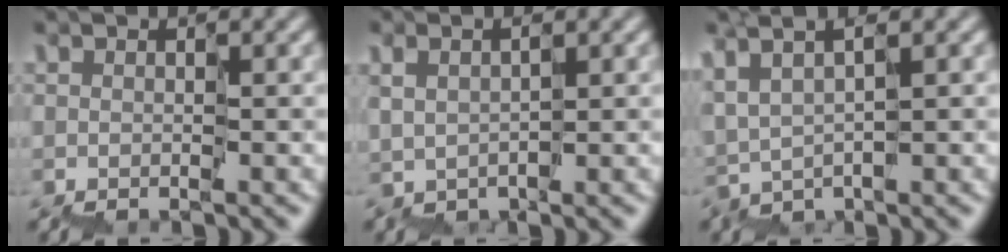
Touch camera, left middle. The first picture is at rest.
{"total": 0.6, "force": [0.5, 0.1, -0.3], "torque": [-0.002, 0.008, 0.011]}
{"total": 2.5, "force": [1.9, 0.4, 1.5], "torque": [-0.051, 0.009, 0.043]}